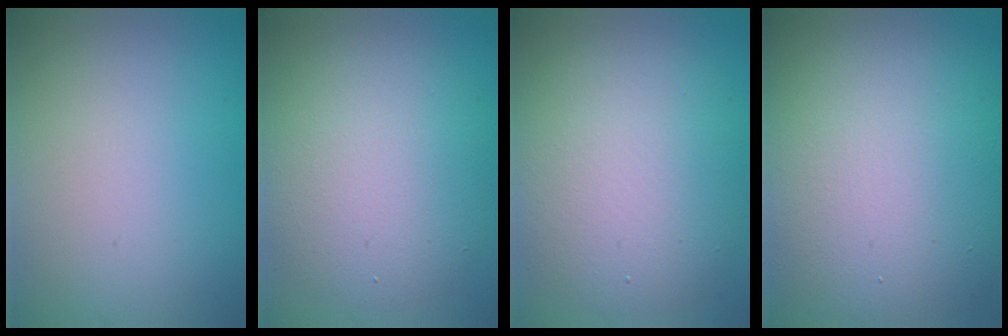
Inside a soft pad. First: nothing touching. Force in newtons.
{"total": 7.3, "press": 7.3, "slide": 0.3}
{"total": 8.3, "press": 8.3, "slide": 0.4}
{"total": 12.7, "press": 12.6, "slide": 0.8}